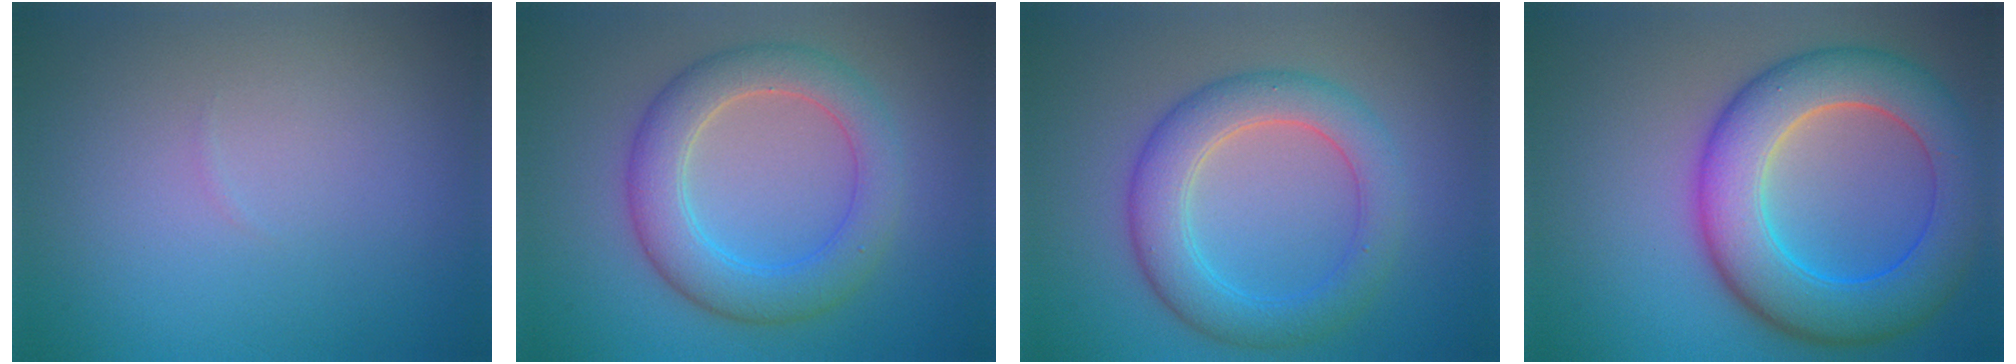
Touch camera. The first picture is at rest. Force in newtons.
{"total": 5.4, "press": 5.4, "slide": 0.2}
{"total": 5.3, "press": 5.3, "slide": 0.1}
{"total": 9.2, "press": 9.2, "slide": 0.2}